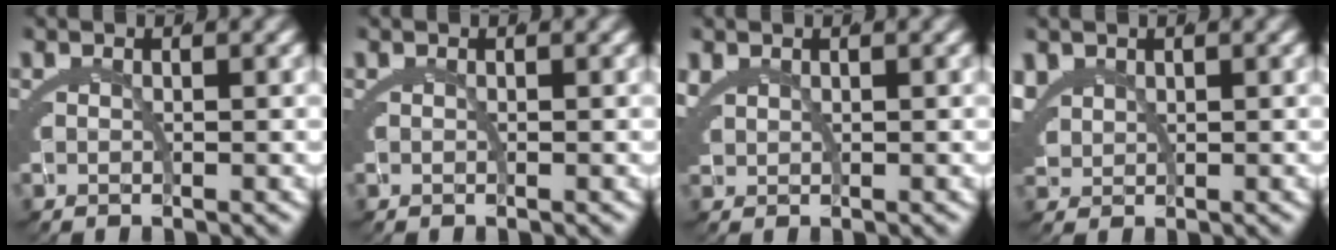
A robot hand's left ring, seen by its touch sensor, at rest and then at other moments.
{"total": 0.0}
{"total": 1.5, "force": [1.1, 1.0, 0.4], "torque": [-0.015, 0.000, 0.025]}
{"total": 3.5, "force": [2.1, 2.6, 1.0], "torque": [-0.037, -0.004, 0.043]}